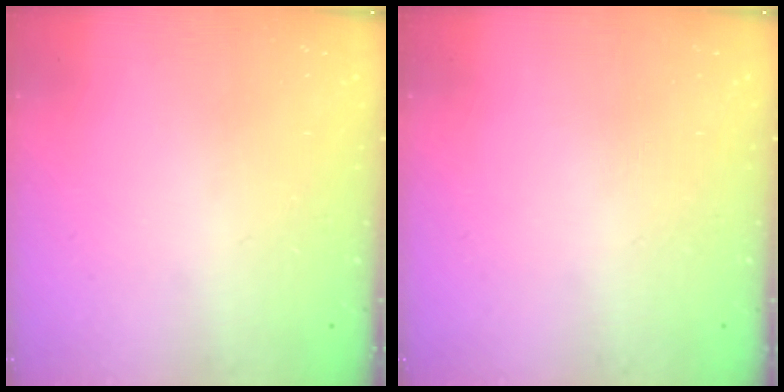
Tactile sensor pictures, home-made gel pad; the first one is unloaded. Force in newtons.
{"total": 0.0}